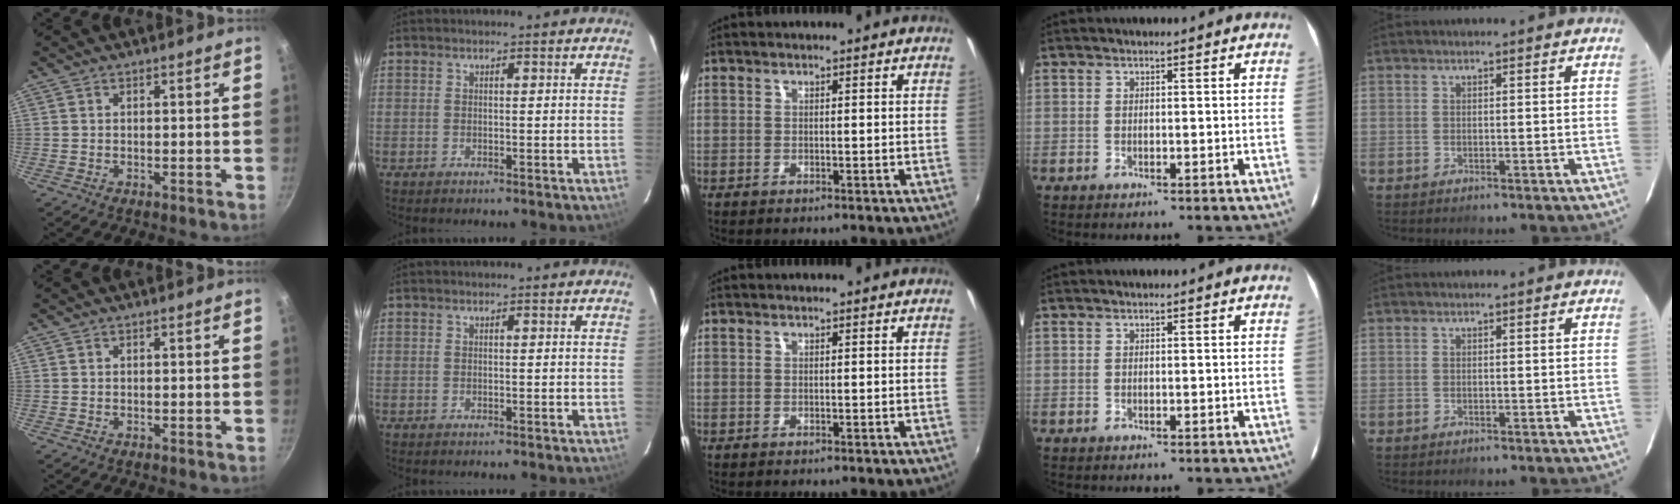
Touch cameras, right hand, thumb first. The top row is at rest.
{}